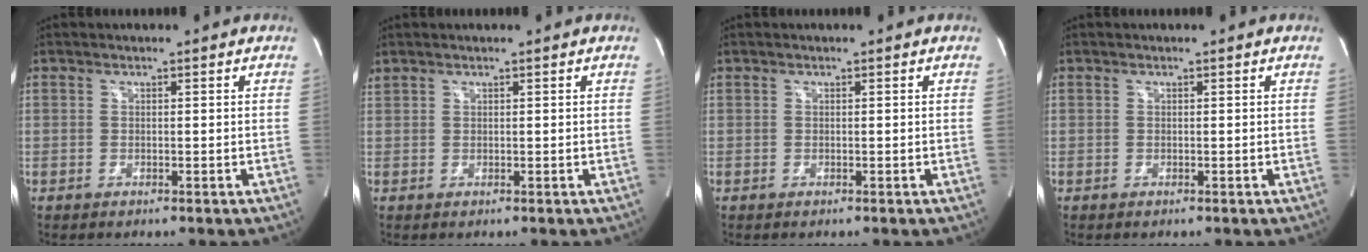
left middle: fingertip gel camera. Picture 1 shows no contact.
{"total": 0.8, "force": [0.8, 0.0, 0.2], "torque": [-0.019, 0.014, 0.022]}
{"total": 0.0}
{"total": 0.0}